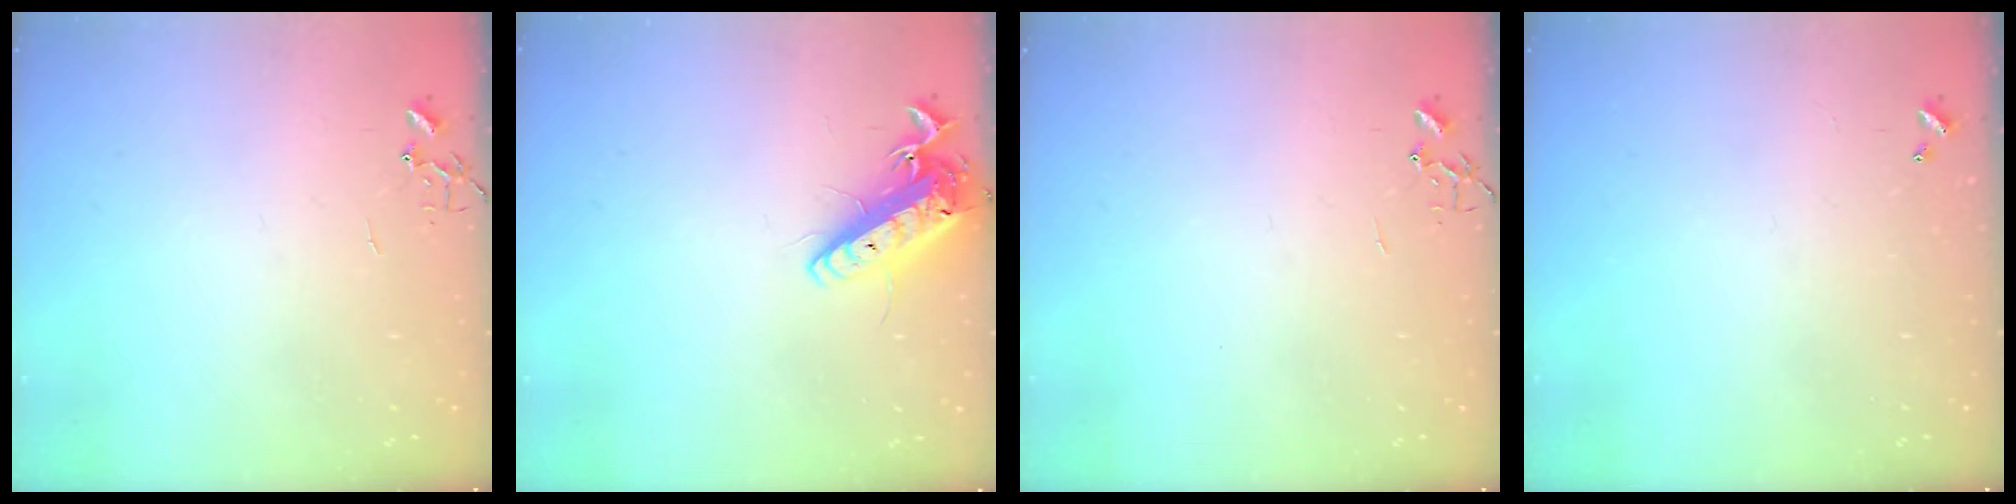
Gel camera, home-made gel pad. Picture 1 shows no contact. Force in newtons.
{"total": 14.0, "press": 13.8, "slide": 2.7}
{"total": 0.0}
{"total": 0.0}